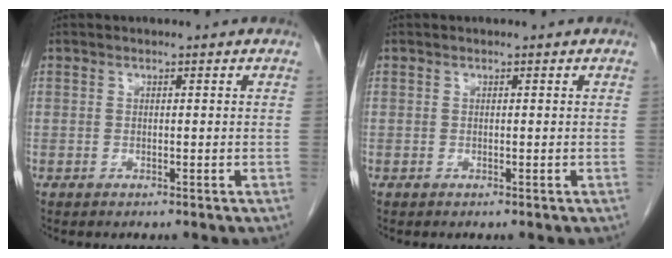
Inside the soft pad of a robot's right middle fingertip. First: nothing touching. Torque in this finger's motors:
{"motor_torque": [0.00, 0.00, 0.00, 0.00]}